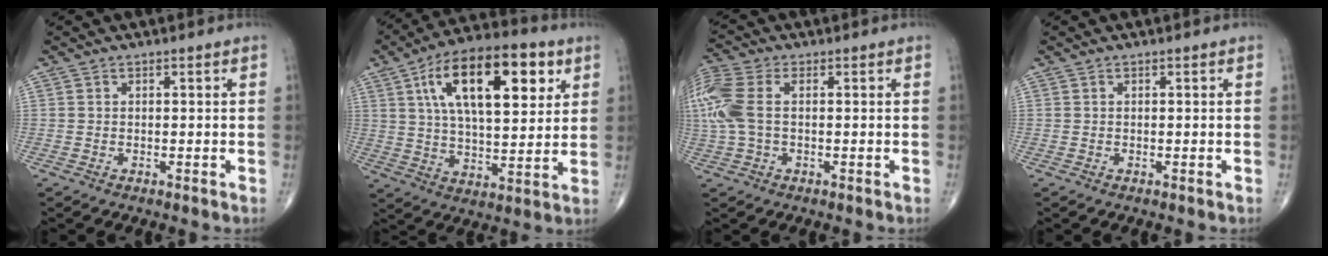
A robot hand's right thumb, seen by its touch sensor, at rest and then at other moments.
{"total": 21.6, "force": [8.0, 9.6, 17.5], "torque": [-0.262, -0.010, 0.128]}
{"total": 10.7, "force": [1.2, 6.2, 8.6], "torque": [-0.242, 0.021, 0.024]}
{"total": 0.0}